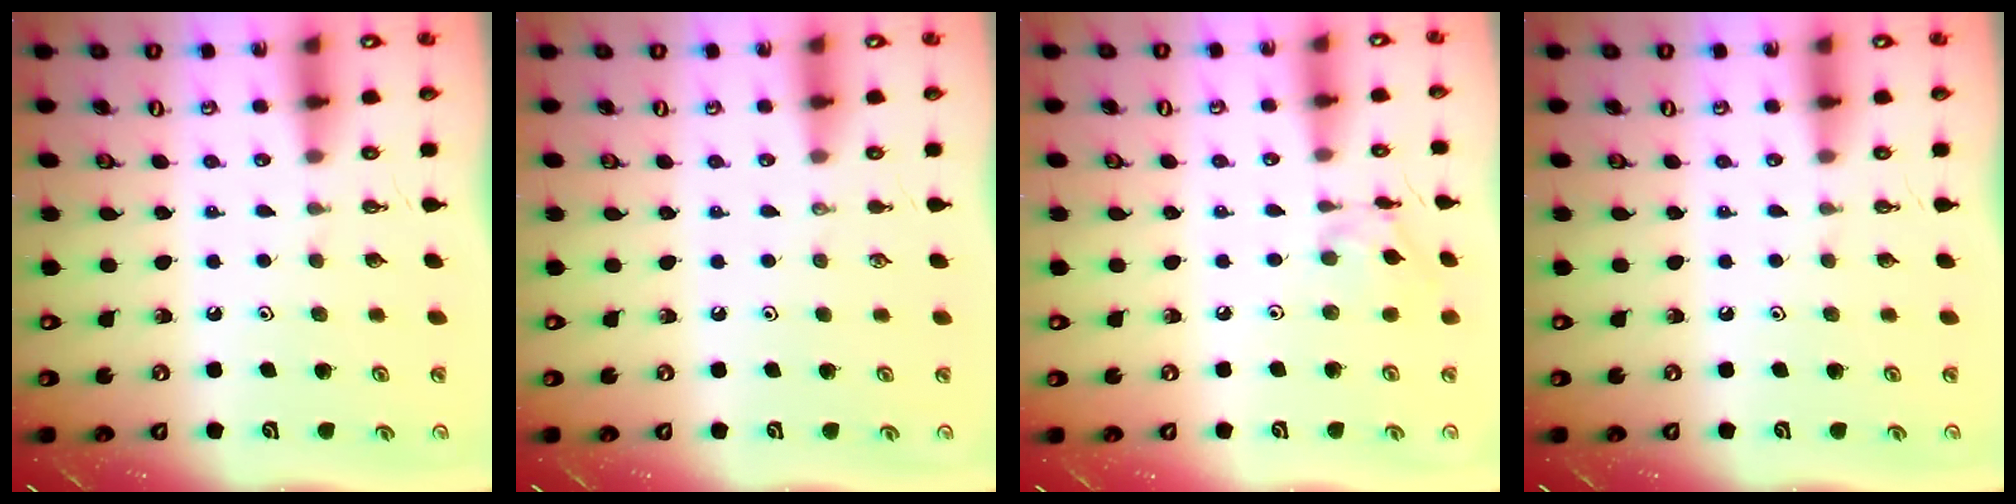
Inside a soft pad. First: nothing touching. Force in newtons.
{"total": 0.0}
{"total": 8.2, "press": 8.2, "slide": 0.5}
{"total": 0.0}